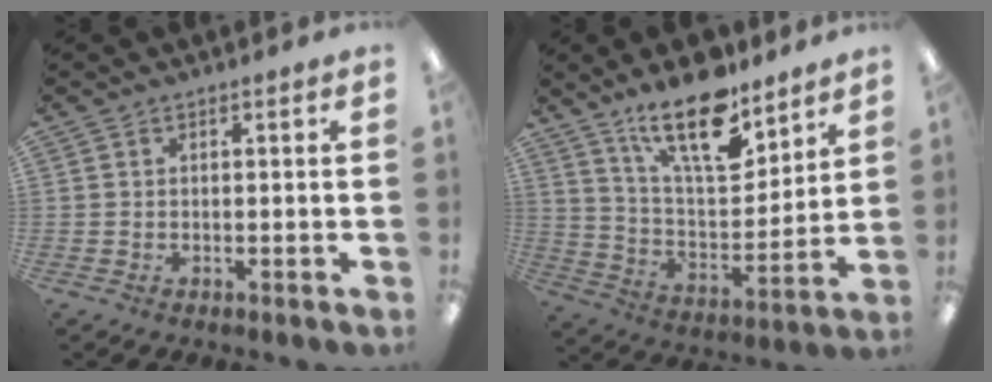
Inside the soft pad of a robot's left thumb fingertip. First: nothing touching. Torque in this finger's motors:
{"motor_torque": [0.88, 0.13, 1.38, -1.37, 0.39]}